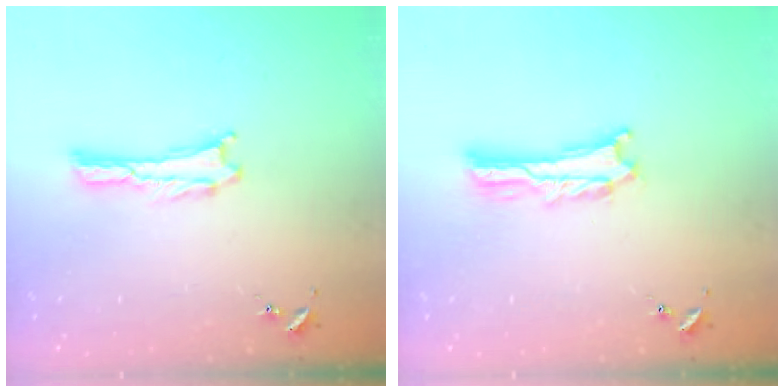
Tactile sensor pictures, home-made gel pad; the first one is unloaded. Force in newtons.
{"total": 2.0, "press": 2.0, "slide": 0.3}